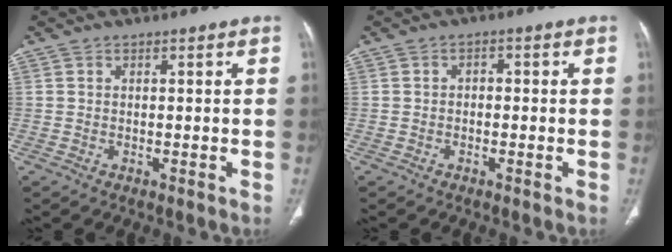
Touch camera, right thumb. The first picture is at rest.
{"total": 1.4, "force": [-0.2, 1.0, 0.9], "torque": [-0.006, 0.007, -0.008]}